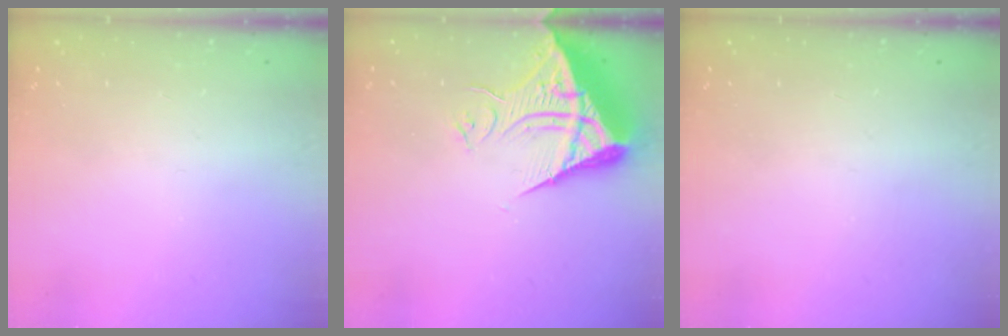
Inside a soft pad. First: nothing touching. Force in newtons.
{"total": 11.0, "press": 10.9, "slide": 1.2}
{"total": 0.0}